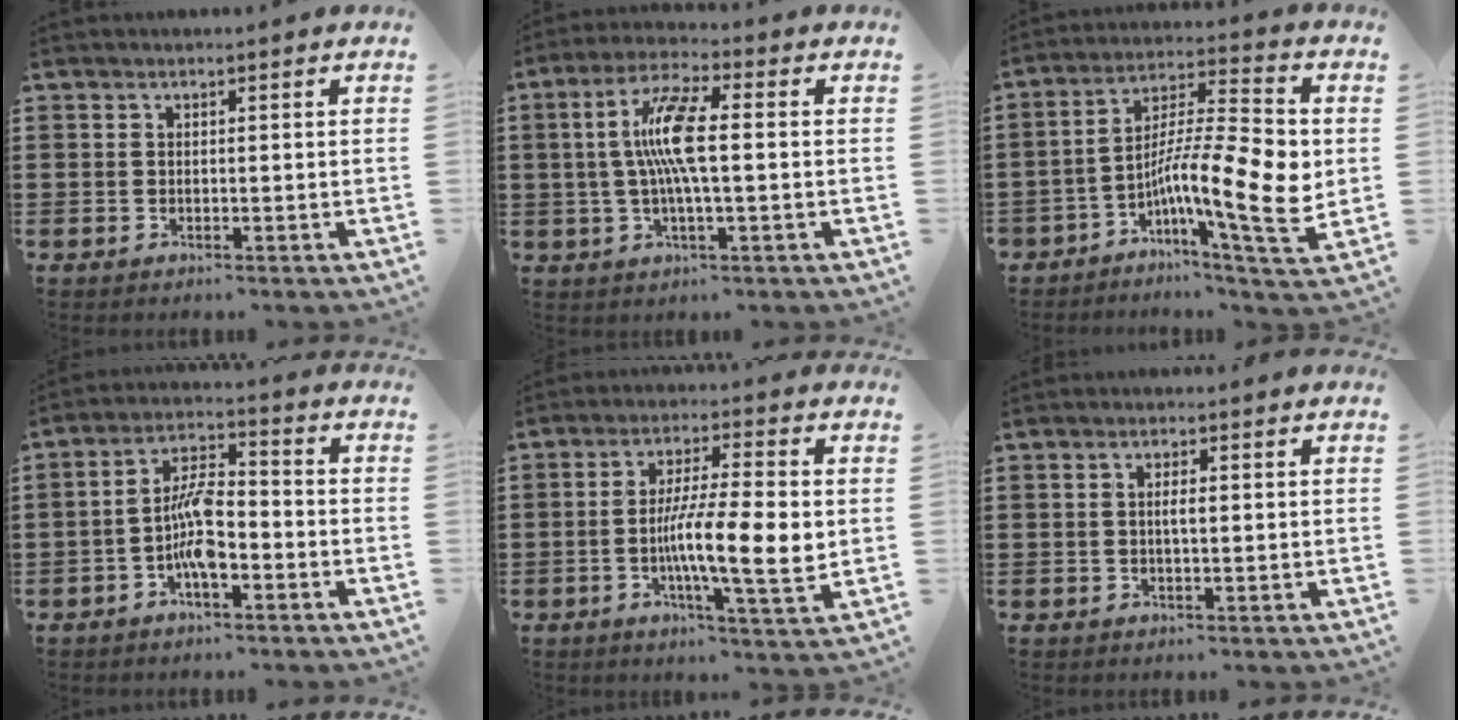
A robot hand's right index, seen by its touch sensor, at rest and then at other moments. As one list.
[{"total": 8.8, "force": [0.1, 1.6, 8.7], "torque": [-0.178, -0.003, -0.008]}, {"total": 13.1, "force": [-2.2, 2.4, 12.6], "torque": [-0.233, -0.015, -0.044]}, {"total": 8.2, "force": [-2.8, 3.2, 7.0], "torque": [-0.145, 0.007, -0.056]}, {"total": 11.2, "force": [-0.9, 2.0, 11.0], "torque": [-0.185, -0.004, -0.016]}, {"total": 2.1, "force": [0.0, 0.5, 2.0], "torque": [-0.037, -0.002, -0.001]}]